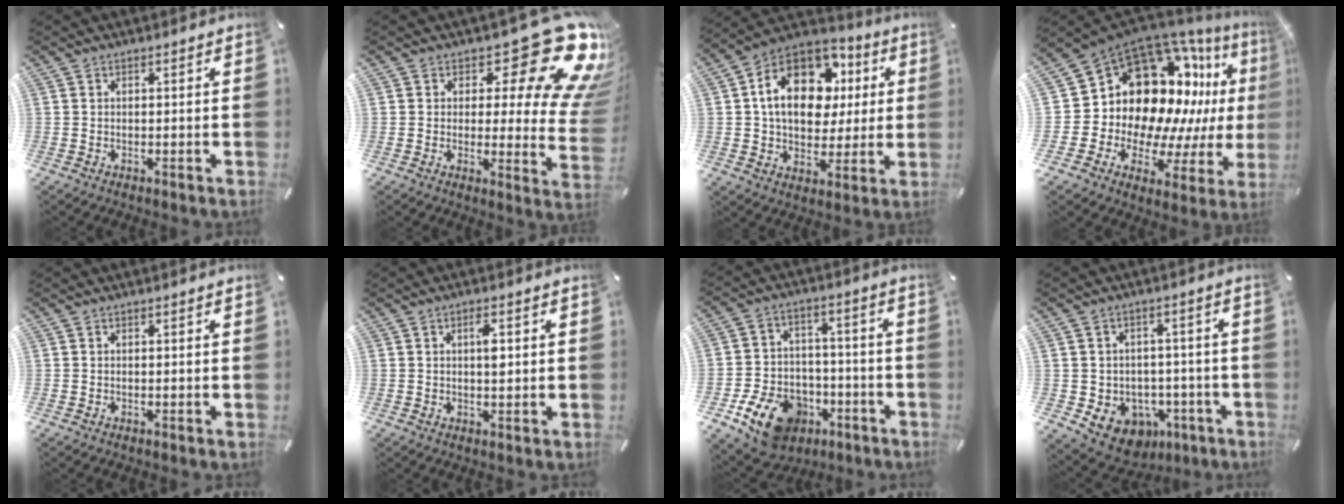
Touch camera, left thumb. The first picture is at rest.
{"total": 23.6, "force": [11.1, 9.5, 18.5], "torque": [-0.220, -0.076, 0.182]}
{"total": 17.4, "force": [4.5, 12.9, 10.8], "torque": [-0.191, -0.010, 0.085]}
{"total": 18.9, "force": [6.1, 14.3, 10.6], "torque": [-0.170, -0.103, 0.137]}
{"total": 0.0}
{"total": 3.3, "force": [0.7, 1.3, 2.9], "torque": [-0.046, 0.001, 0.005]}
{"total": 14.3, "force": [-7.5, 10.1, 6.8], "torque": [-0.102, 0.059, -0.122]}
{"total": 7.9, "force": [-2.6, 7.1, 2.3], "torque": [-0.037, 0.010, -0.034]}